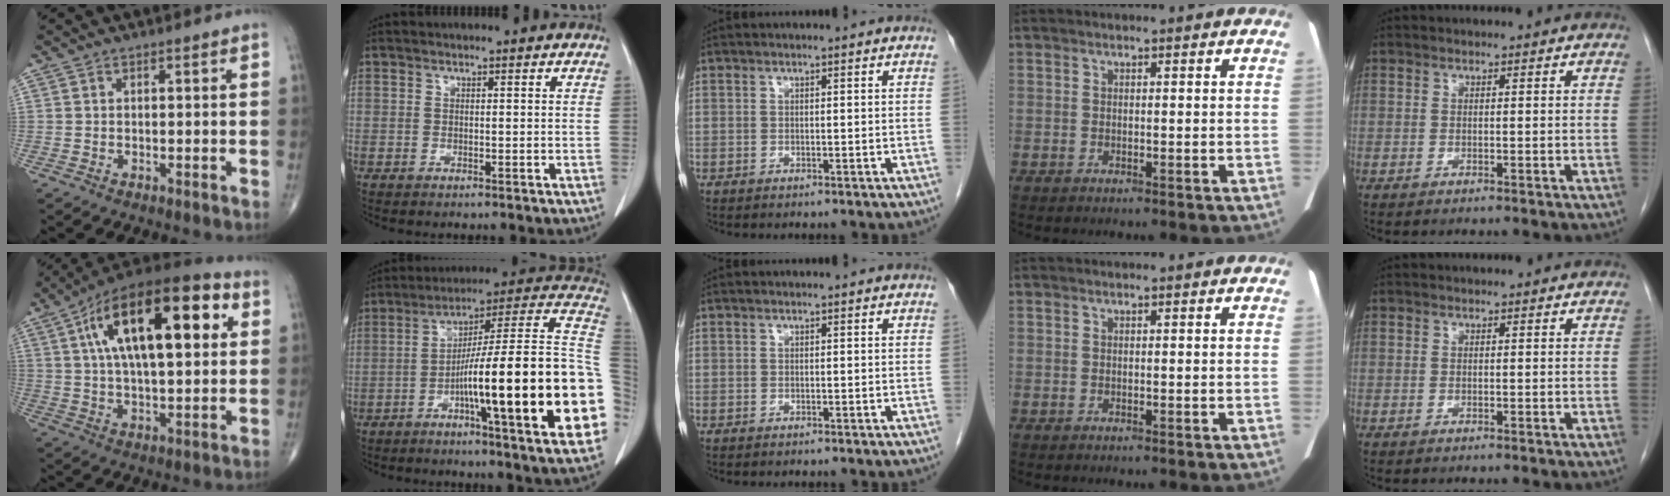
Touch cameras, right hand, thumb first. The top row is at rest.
{"thumb": {"total": 24.7, "force": [7.3, 10.2, 21.3], "torque": [-0.341, 0.014, 0.110]}, "index": {"total": 27.5, "force": [-5.6, 1.3, 27.0], "torque": [-0.288, 0.012, -0.094]}}